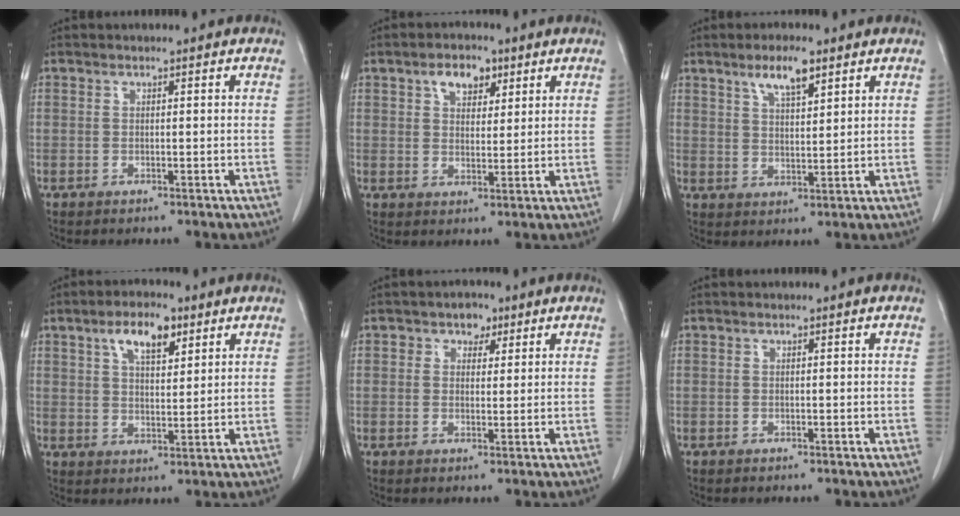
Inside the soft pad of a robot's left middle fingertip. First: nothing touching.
{"total": 4.9, "force": [2.7, 2.8, 3.0], "torque": [-0.049, 0.009, 0.045]}
{"total": 5.8, "force": [3.8, 1.3, 4.2], "torque": [-0.080, 0.002, 0.067]}
{"total": 7.1, "force": [4.0, 2.6, 5.3], "torque": [-0.096, 0.007, 0.067]}
{"total": 2.9, "force": [1.6, 2.1, 1.3], "torque": [-0.017, 0.005, 0.023]}
{"total": 0.0}